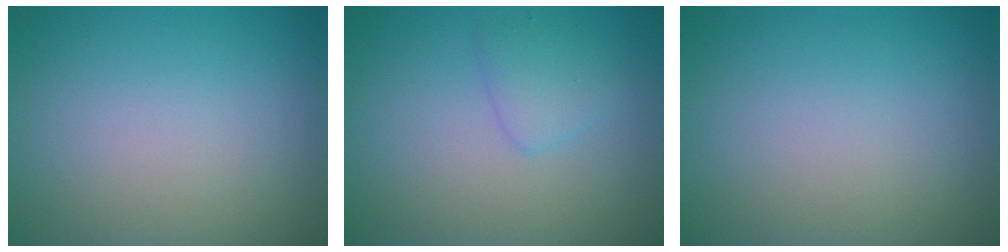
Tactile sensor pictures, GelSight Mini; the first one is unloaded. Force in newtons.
{"total": 1.7, "press": 1.7, "slide": 0.2}
{"total": 0.0}